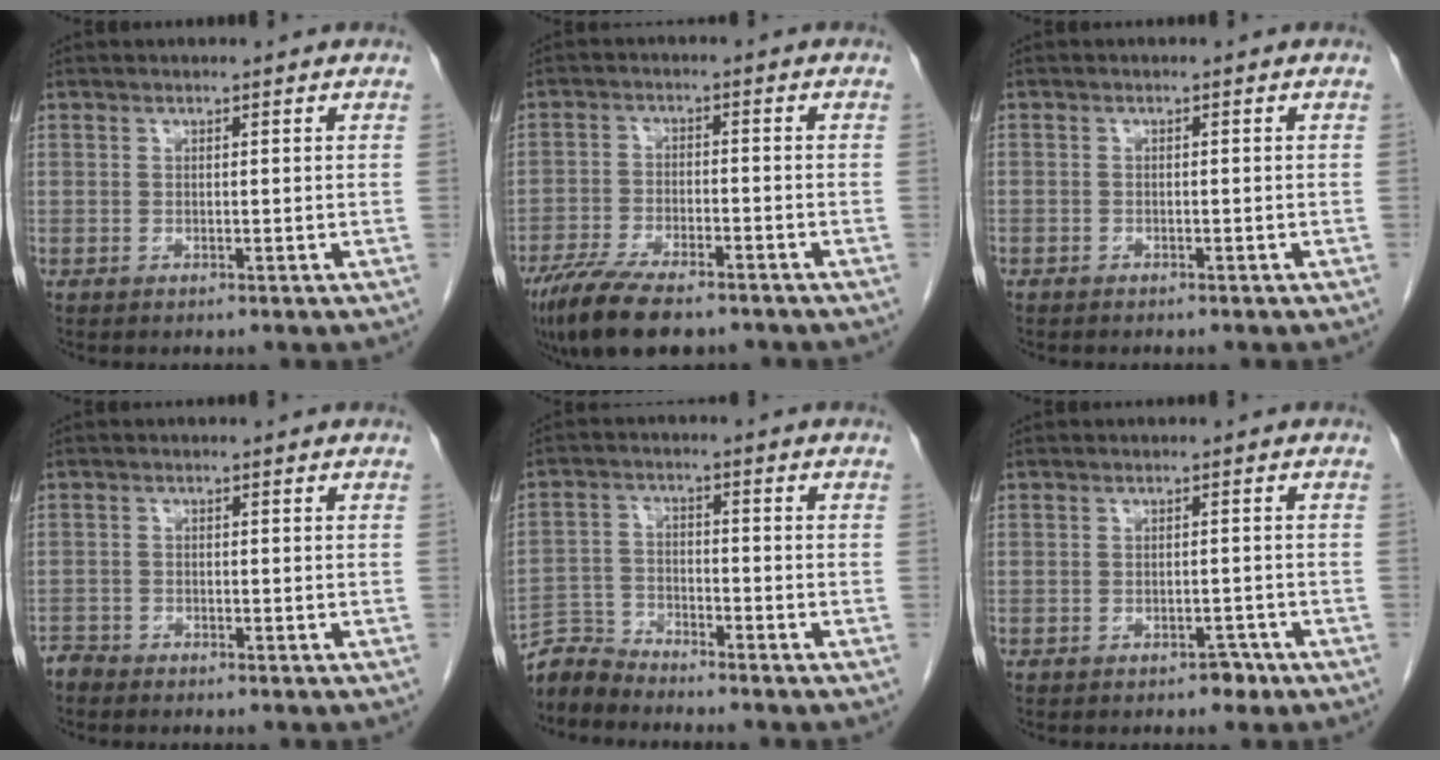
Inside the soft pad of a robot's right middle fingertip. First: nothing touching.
{"total": 12.4, "force": [-9.3, 4.0, 7.2], "torque": [-0.128, -0.019, -0.152]}
{"total": 0.8, "force": [-0.6, 0.5, 0.1], "torque": [-0.008, 0.003, -0.011]}
{"total": 1.4, "force": [-1.3, 0.3, -0.2], "torque": [0.003, -0.003, -0.026]}
{"total": 4.9, "force": [-4.9, 0.2, -0.8], "torque": [0.013, -0.004, -0.095]}
{"total": 1.7, "force": [-1.3, 0.9, 0.8], "torque": [-0.014, 0.001, -0.013]}